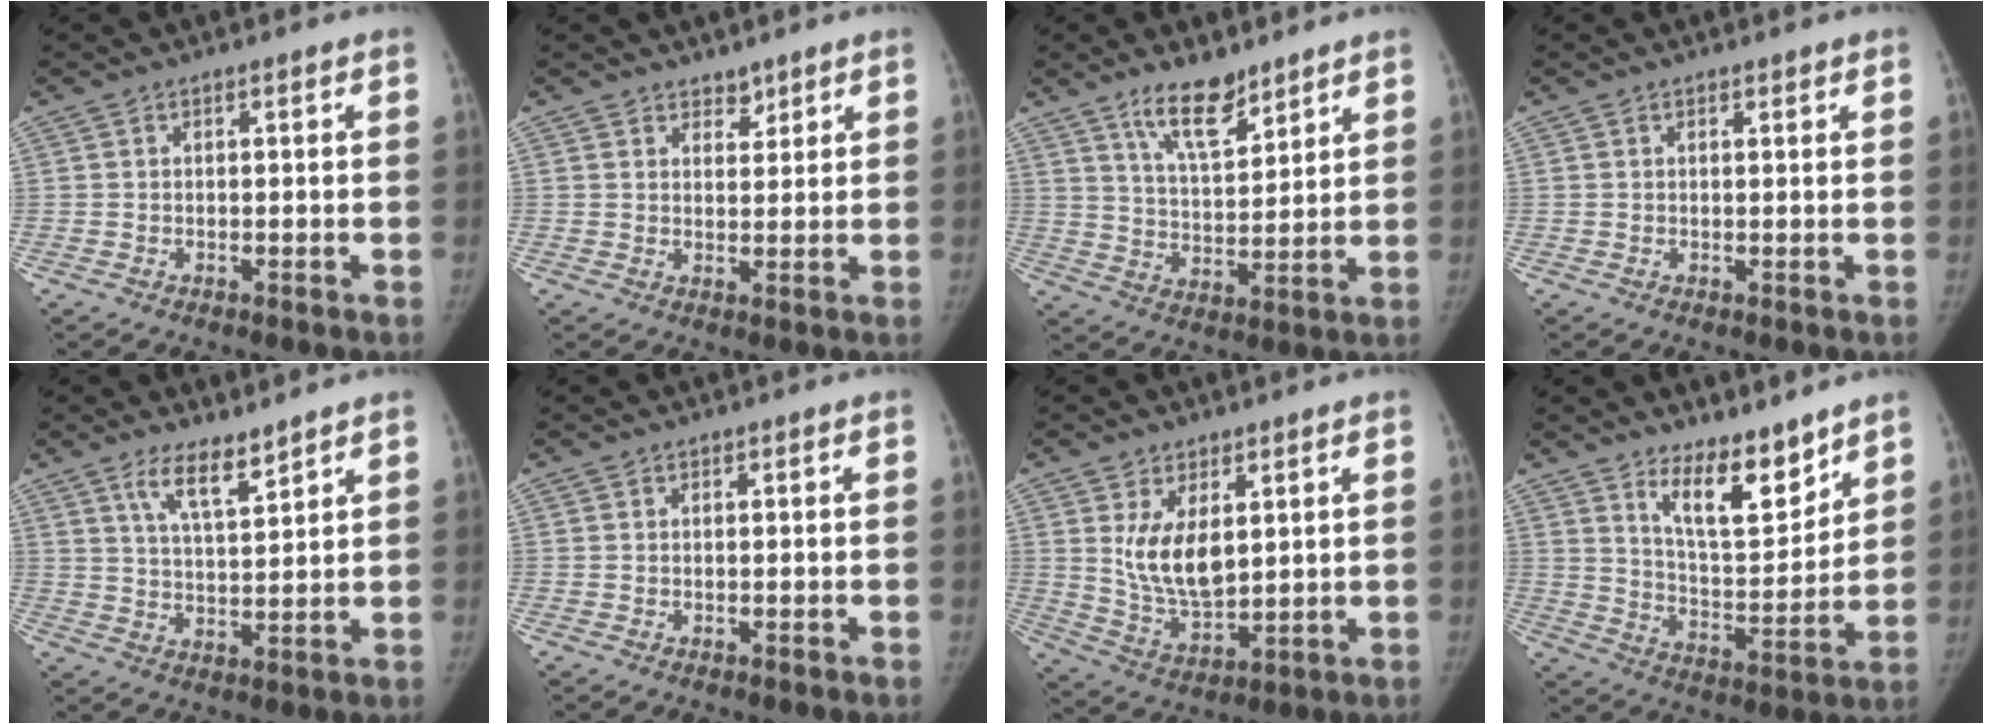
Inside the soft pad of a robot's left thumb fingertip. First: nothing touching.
{"total": 2.6, "force": [2.1, 1.5, 0.4], "torque": [0.015, -0.014, 0.029]}
{"total": 9.6, "force": [7.0, 3.4, 5.5], "torque": [-0.073, -0.054, 0.129]}
{"total": 0.7, "force": [0.5, 0.2, 0.3], "torque": [-0.004, -0.003, 0.007]}
{"total": 6.4, "force": [4.8, 1.6, 4.0], "torque": [-0.062, -0.037, 0.091]}
{"total": 0.0}
{"total": 10.3, "force": [3.0, 5.7, 8.0], "torque": [-0.124, -0.029, 0.073]}
{"total": 12.0, "force": [8.9, 4.1, 7.0], "torque": [-0.082, -0.081, 0.161]}